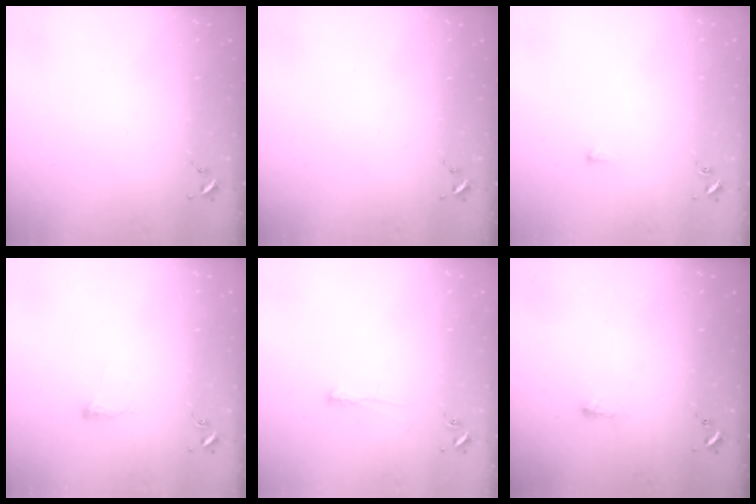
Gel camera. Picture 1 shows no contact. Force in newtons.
{"total": 0.0}
{"total": 3.4, "press": 3.4, "slide": 0.6}
{"total": 4.7, "press": 4.7, "slide": 0.7}
{"total": 3.8, "press": 3.8, "slide": 0.7}
{"total": 2.3, "press": 2.2, "slide": 0.8}